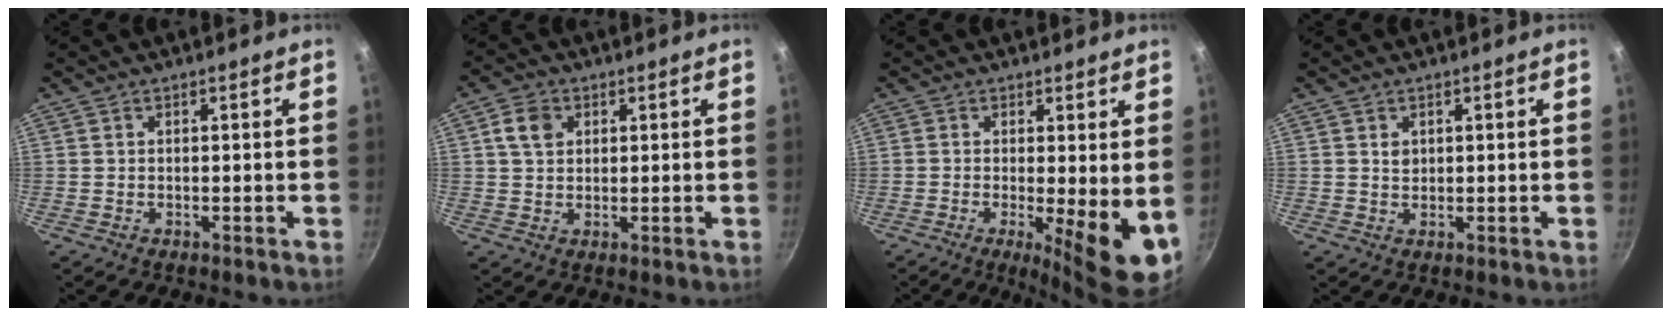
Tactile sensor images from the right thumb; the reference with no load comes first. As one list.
[{"total": 5.1, "force": [1.7, 3.8, 2.8], "torque": [-0.038, 0.004, 0.029]}, {"total": 9.3, "force": [-0.9, 2.2, 9.0], "torque": [-0.117, -0.015, -0.006]}, {"total": 1.6, "force": [0.6, 1.3, 0.8], "torque": [-0.009, -0.001, 0.011]}]